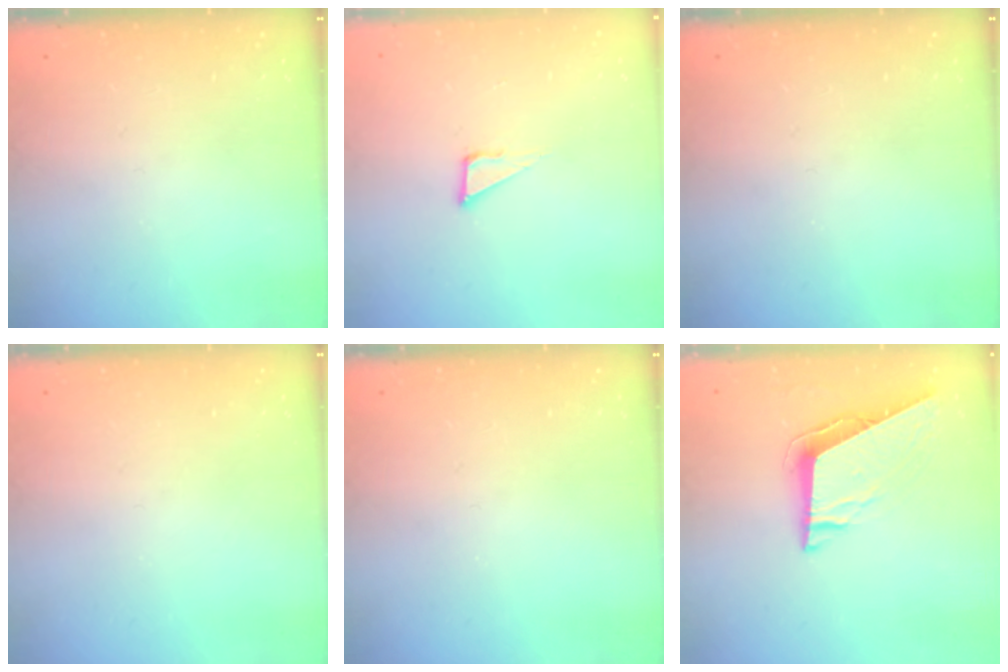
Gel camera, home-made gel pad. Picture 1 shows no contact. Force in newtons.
{"total": 4.8, "press": 4.8, "slide": 0.4}
{"total": 0.0}
{"total": 0.0}
{"total": 0.0}
{"total": 9.7, "press": 9.7, "slide": 1.2}